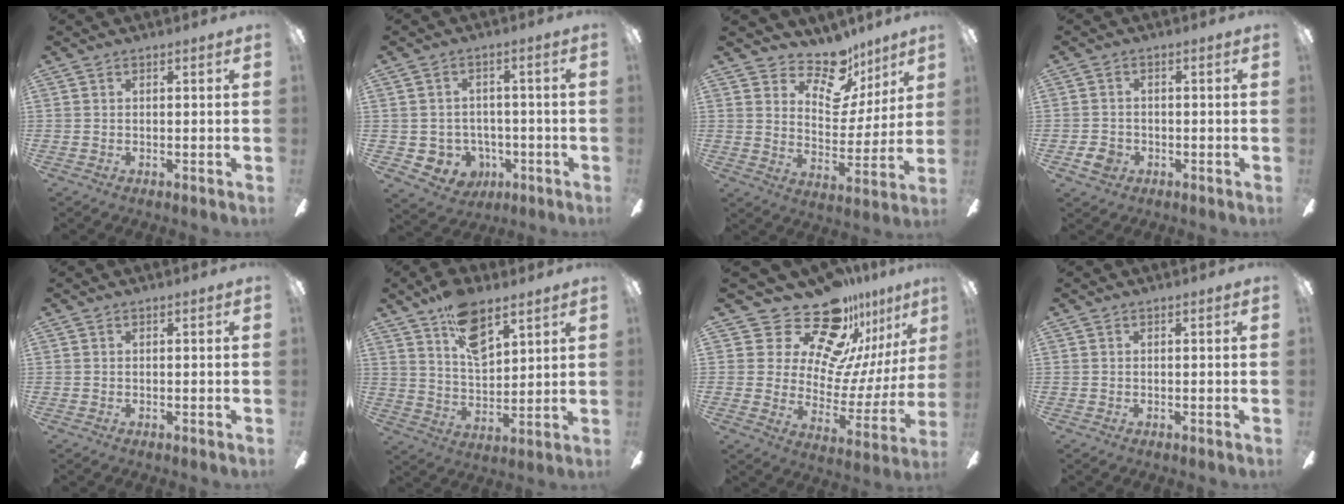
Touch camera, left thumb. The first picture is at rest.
{"total": 5.9, "force": [-0.7, 5.7, 1.3], "torque": [-0.044, 0.002, -0.008]}
{"total": 13.3, "force": [10.1, 6.7, 5.6], "torque": [-0.085, -0.077, 0.183]}
{"total": 3.8, "force": [-1.4, 3.2, 1.5], "torque": [-0.030, 0.008, -0.025]}
{"total": 0.0}
{"total": 13.0, "force": [8.2, 6.4, 7.8], "torque": [-0.121, -0.034, 0.144]}
{"total": 20.6, "force": [17.0, 8.7, 7.7], "torque": [-0.136, -0.130, 0.303]}
{"total": 0.0}